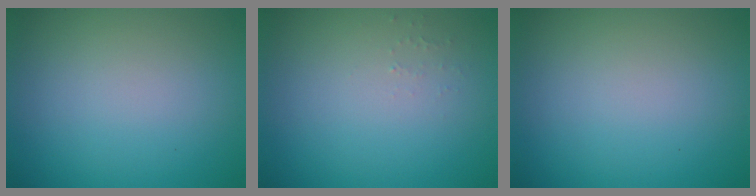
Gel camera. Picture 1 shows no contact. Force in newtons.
{"total": 0.5, "press": 0.5, "slide": 0.1}
{"total": 0.0}